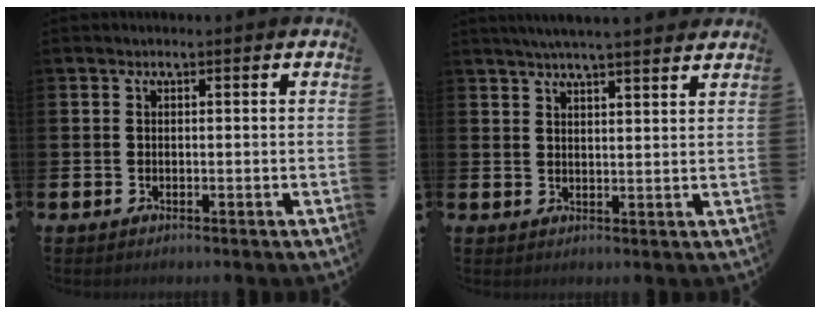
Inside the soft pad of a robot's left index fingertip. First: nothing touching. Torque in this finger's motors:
{"motor_torque": [0.96, -1.18, 0.80, 0.21]}